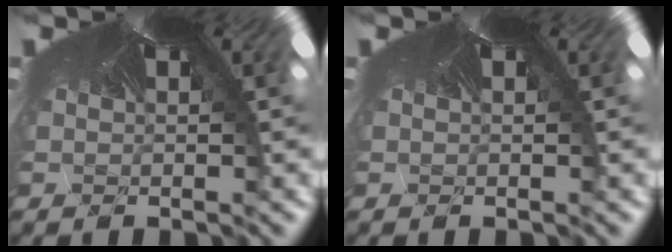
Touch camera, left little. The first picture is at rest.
{"total": 0.0}